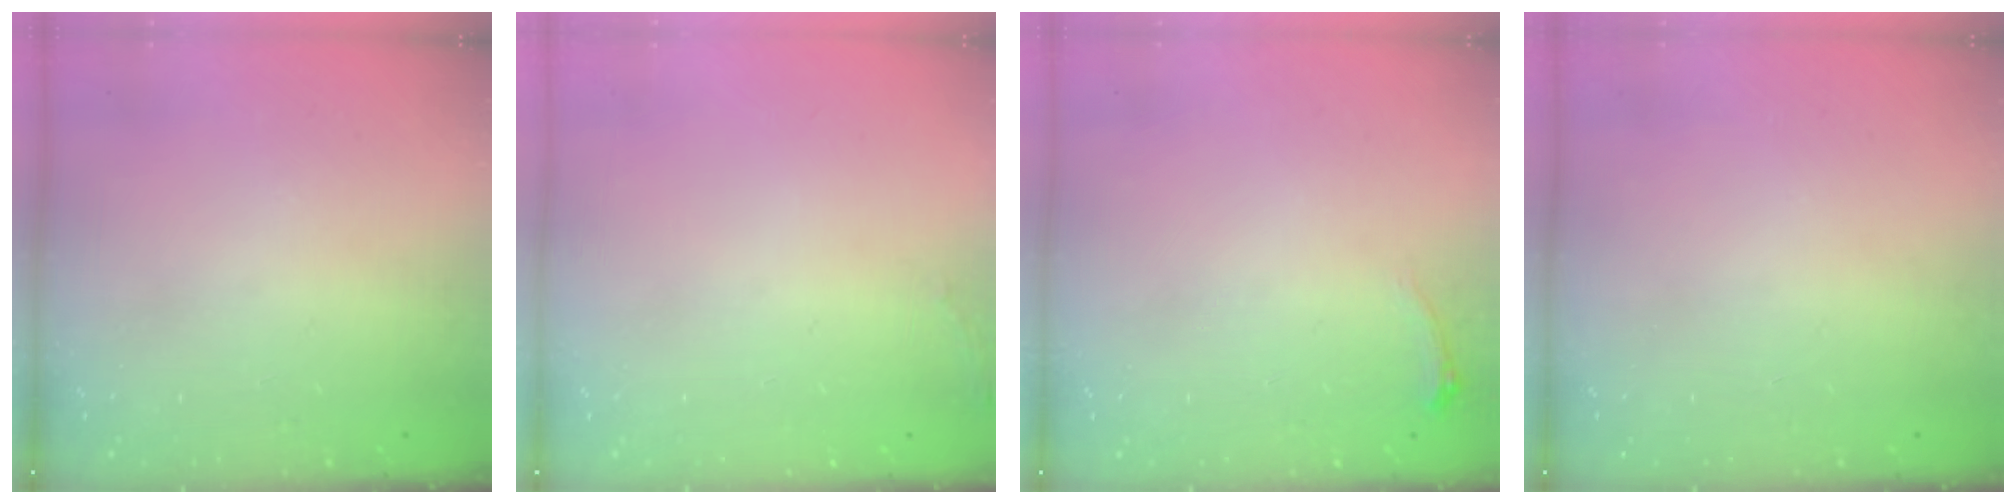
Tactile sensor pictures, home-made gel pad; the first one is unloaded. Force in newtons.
{"total": 7.0, "press": 4.6, "slide": 5.3}
{"total": 4.5, "press": 4.3, "slide": 1.1}
{"total": 0.0}